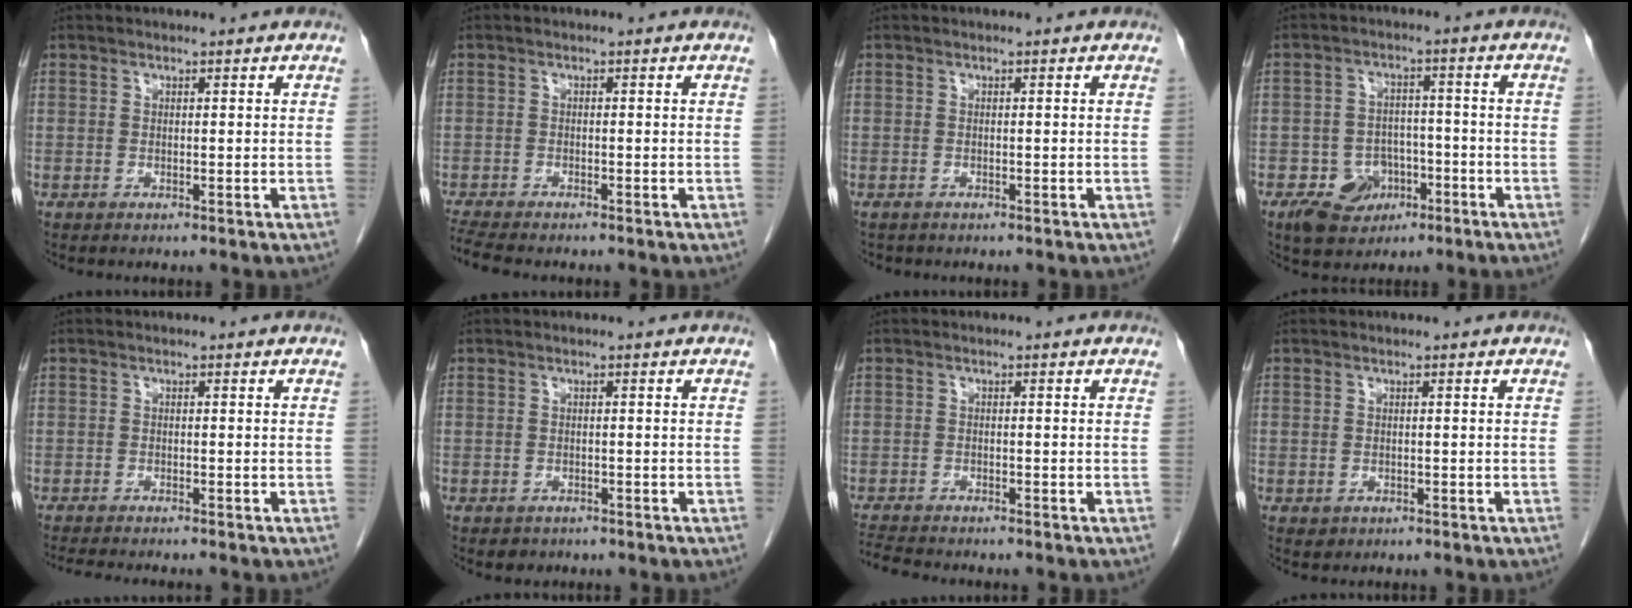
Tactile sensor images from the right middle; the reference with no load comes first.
{"total": 5.3, "force": [-4.7, 0.9, 2.2], "torque": [-0.046, -0.014, -0.079]}
{"total": 1.0, "force": [-0.8, 0.5, 0.1], "torque": [-0.013, 0.000, -0.011]}
{"total": 6.9, "force": [-3.6, 5.3, 2.6], "torque": [-0.050, 0.010, -0.050]}
{"total": 4.6, "force": [-4.2, 0.1, 1.8], "torque": [-0.025, -0.015, -0.067]}
{"total": 1.6, "force": [-1.1, 1.1, 0.1], "torque": [-0.007, 0.002, -0.013]}
{"total": 4.8, "force": [-4.6, 0.5, 1.4], "torque": [-0.027, -0.016, -0.079]}
{"total": 0.9, "force": [-0.3, 0.8, 0.2], "torque": [-0.006, 0.002, 0.002]}